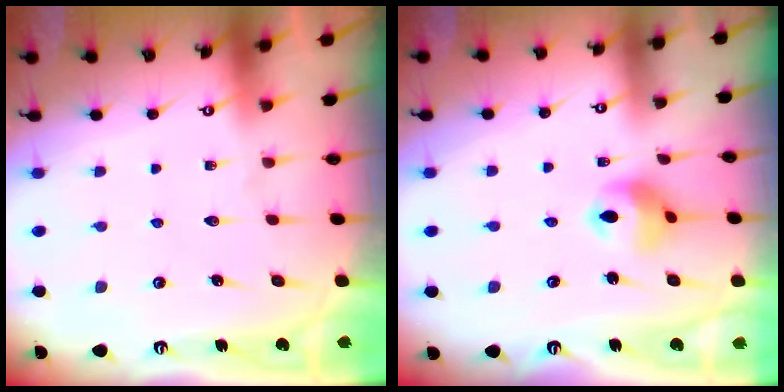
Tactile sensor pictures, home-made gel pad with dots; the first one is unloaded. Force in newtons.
{"total": 8.2, "press": 8.2, "slide": 0.6}